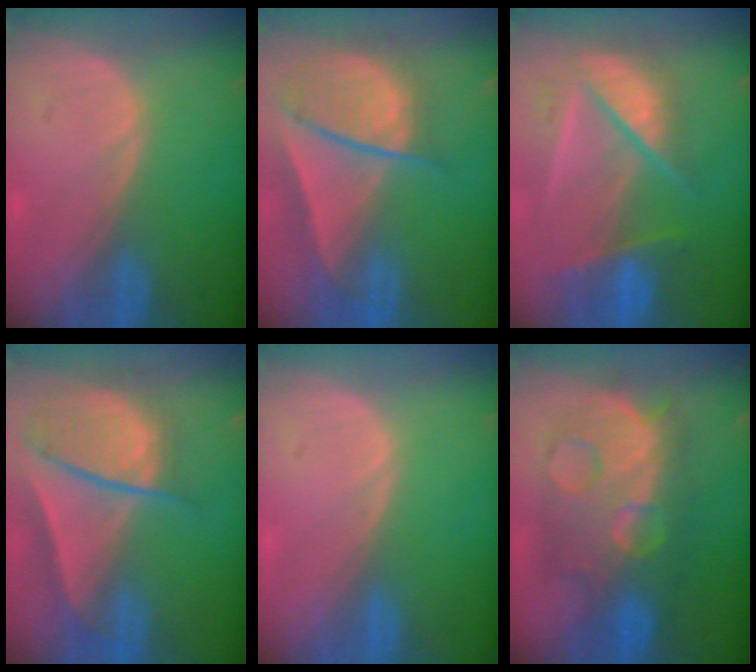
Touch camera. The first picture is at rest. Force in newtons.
{"total": 9.6, "press": 8.2, "slide": 4.9}
{"total": 9.9, "press": 8.3, "slide": 5.4}
{"total": 9.4, "press": 8.0, "slide": 4.8}
{"total": 0.0}
{"total": 11.7, "press": 11.6, "slide": 1.1}